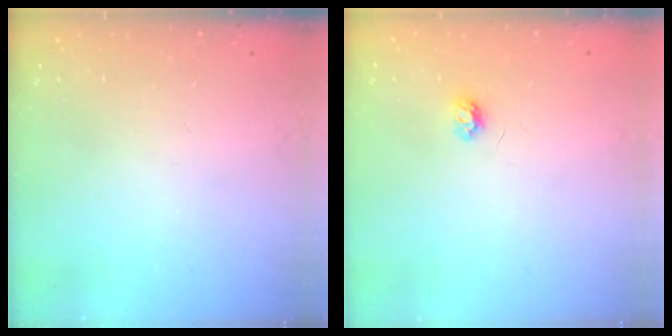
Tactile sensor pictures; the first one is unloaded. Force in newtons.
{"total": 3.5, "press": 3.5, "slide": 0.5}